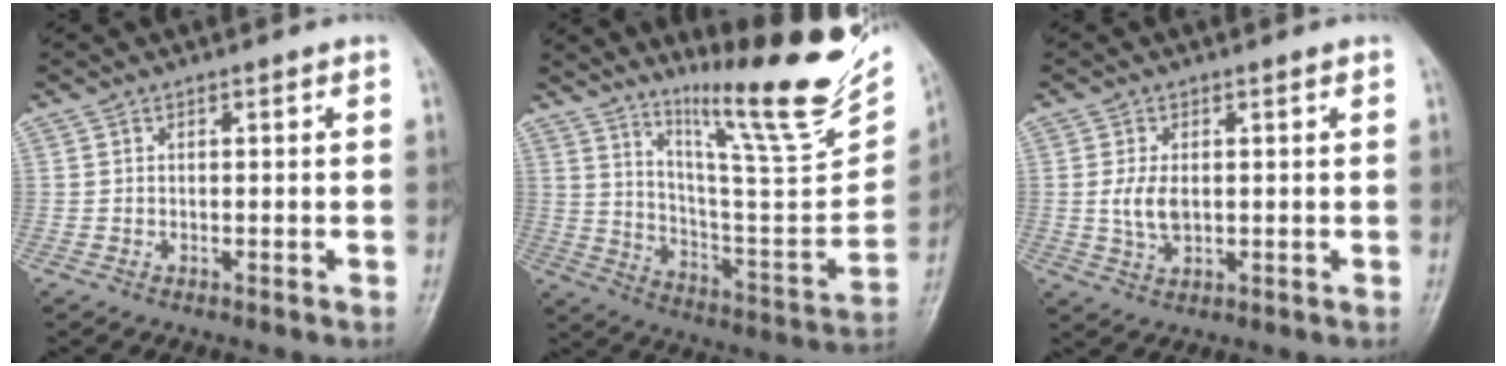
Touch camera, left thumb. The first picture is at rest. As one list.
[{"total": 22.8, "force": [16.9, 2.5, 15.1], "torque": [-0.207, -0.110, 0.271]}, {"total": 4.5, "force": [0.4, 2.5, 3.7], "torque": [-0.076, -0.007, 0.012]}]